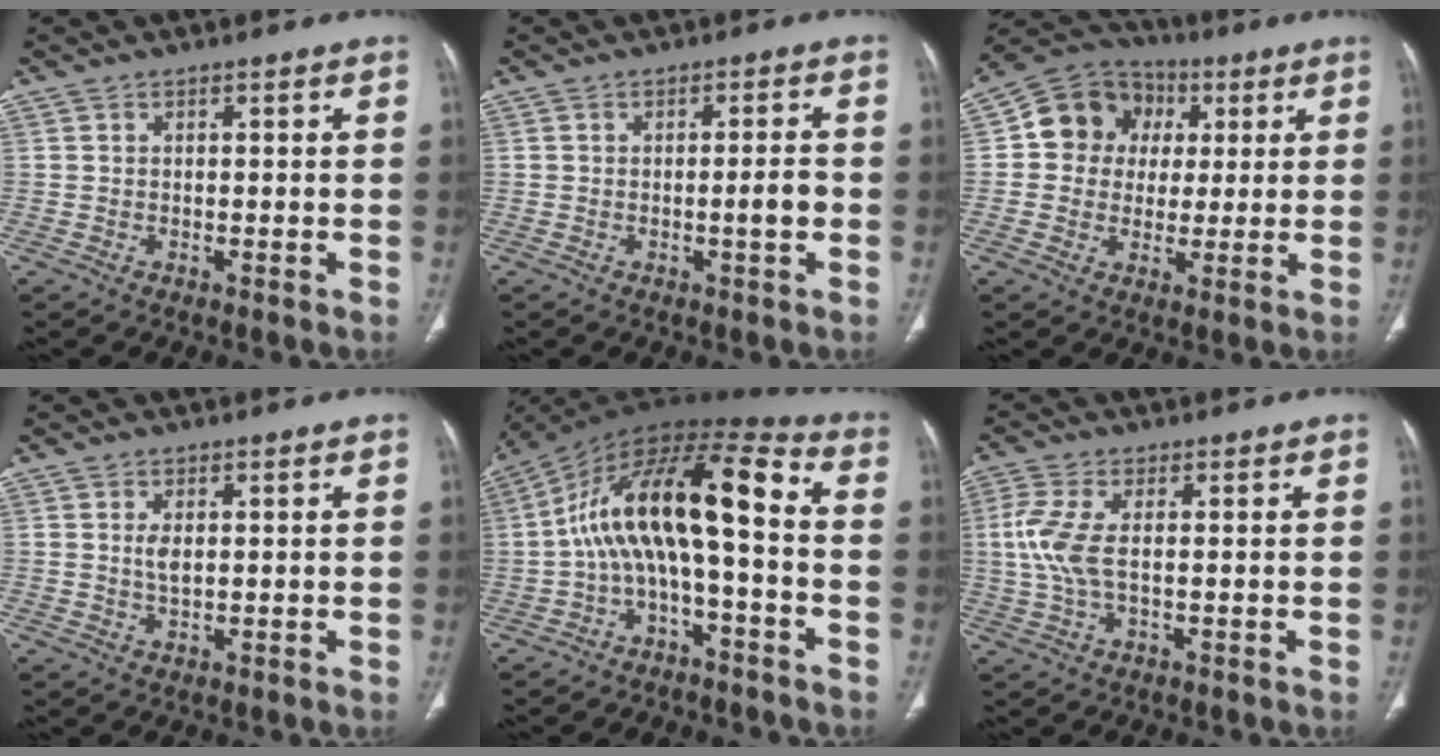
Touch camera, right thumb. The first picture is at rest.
{"total": 3.4, "force": [-0.8, 0.5, 3.2], "torque": [-0.054, 0.005, -0.014]}
{"total": 12.0, "force": [2.1, 10.8, 4.8], "torque": [-0.048, 0.012, 0.026]}
{"total": 2.2, "force": [0.5, 0.9, 2.0], "torque": [-0.041, -0.004, 0.013]}
{"total": 15.9, "force": [-2.0, 5.5, 14.8], "torque": [-0.261, 0.088, -0.039]}
{"total": 6.6, "force": [0.4, 2.5, 6.1], "torque": [-0.172, 0.004, 0.005]}